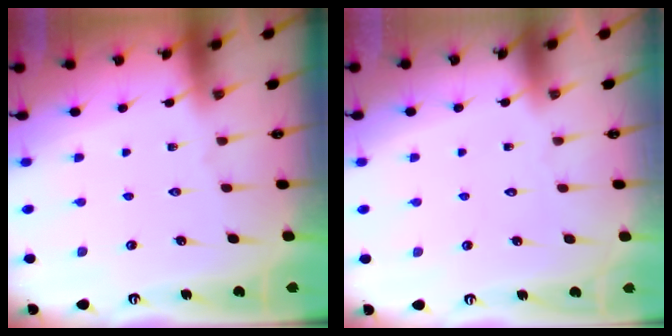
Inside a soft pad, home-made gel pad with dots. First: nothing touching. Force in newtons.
{"total": 1.8, "press": 1.7, "slide": 0.1}